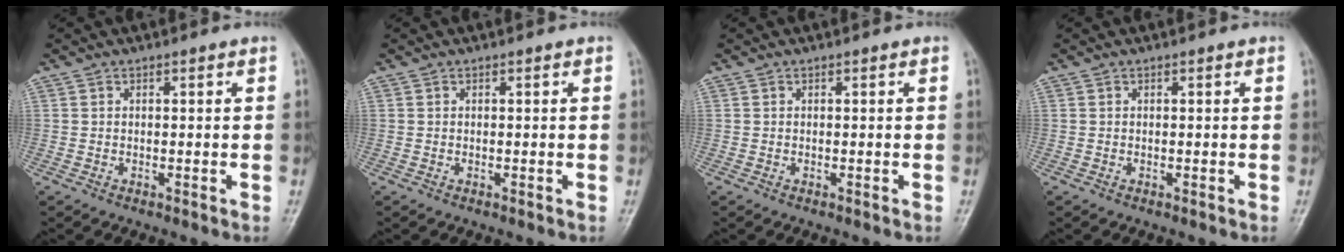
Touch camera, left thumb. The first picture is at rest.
{"total": 0.0}
{"total": 0.0}
{"total": 0.0}